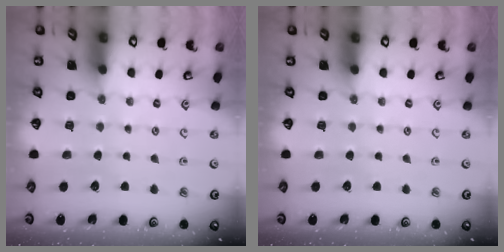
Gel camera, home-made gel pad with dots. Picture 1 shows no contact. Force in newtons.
{"total": 0.0}